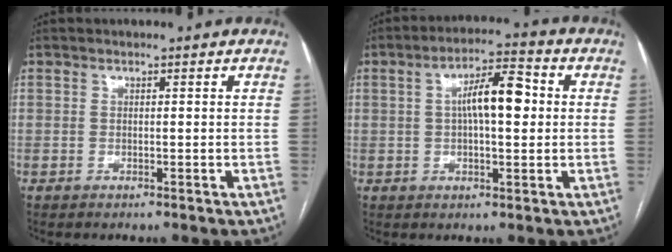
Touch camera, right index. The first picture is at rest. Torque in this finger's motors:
{"motor_torque": [1.16, -0.01, 0.56, 0.12]}